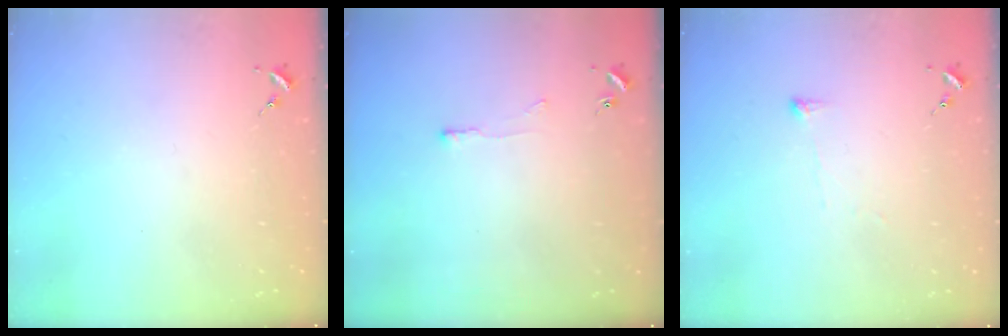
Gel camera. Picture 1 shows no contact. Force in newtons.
{"total": 3.3, "press": 3.3, "slide": 0.3}
{"total": 2.9, "press": 2.9, "slide": 0.4}